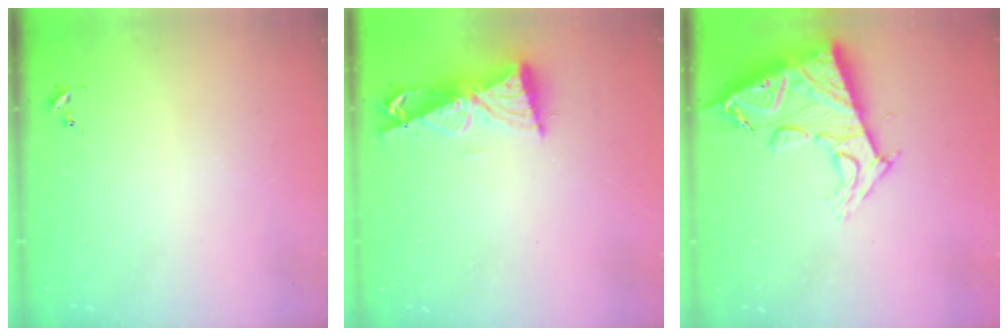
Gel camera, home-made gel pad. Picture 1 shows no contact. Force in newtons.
{"total": 9.1, "press": 9.0, "slide": 1.0}
{"total": 14.6, "press": 14.5, "slide": 1.3}